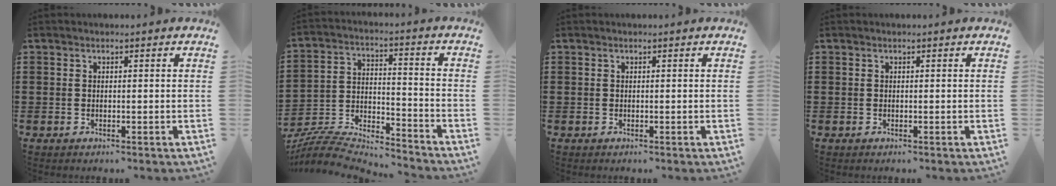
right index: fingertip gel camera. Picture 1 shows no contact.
{"total": 7.0, "force": [-6.8, 1.2, 1.6], "torque": [-0.045, -0.006, -0.139]}
{"total": 0.0}
{"total": 0.0}